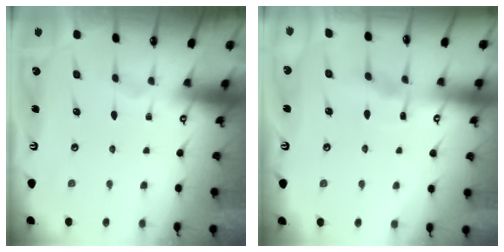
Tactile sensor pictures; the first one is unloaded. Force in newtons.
{"total": 4.1, "press": 4.1, "slide": 0.5}